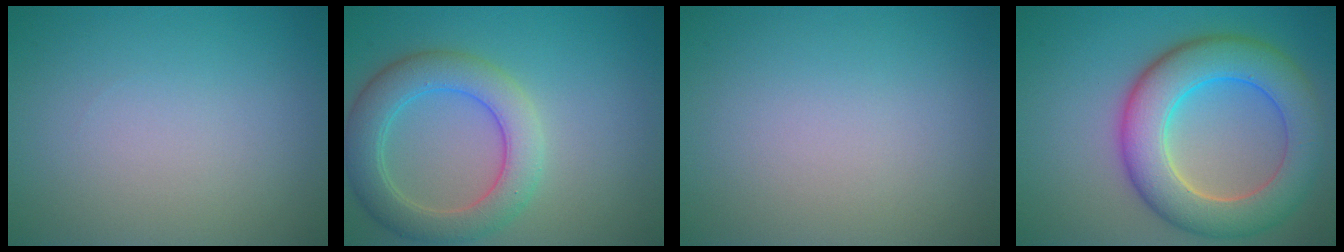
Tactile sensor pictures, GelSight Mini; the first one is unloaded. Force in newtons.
{"total": 5.5, "press": 5.5, "slide": 0.1}
{"total": 0.0}
{"total": 8.7, "press": 8.7, "slide": 0.5}